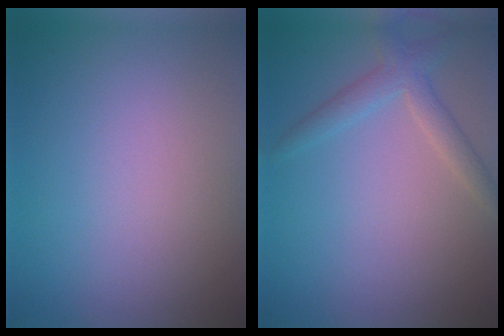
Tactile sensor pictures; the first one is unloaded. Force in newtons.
{"total": 2.6, "press": 2.6, "slide": 0.2}